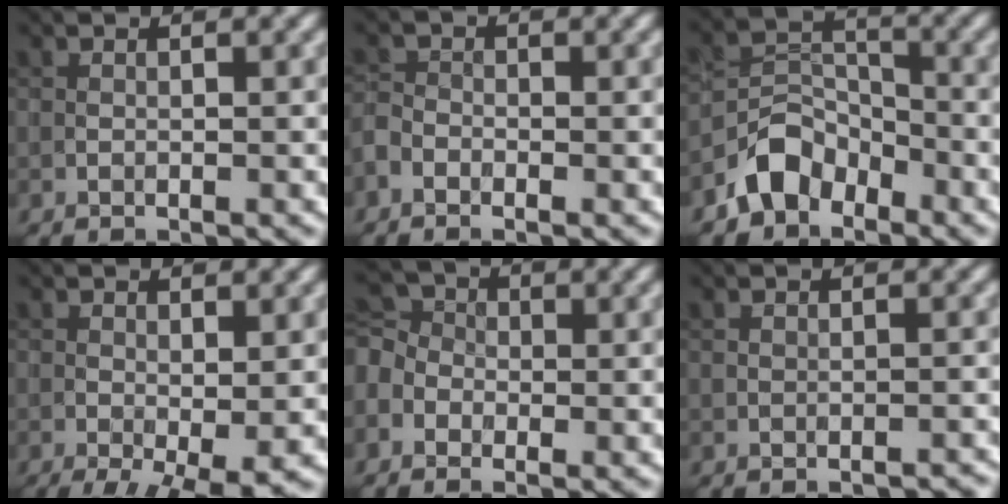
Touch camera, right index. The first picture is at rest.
{"total": 1.5, "force": [-1.1, 0.9, 0.7], "torque": [-0.015, 0.002, -0.027]}
{"total": 4.1, "force": [-2.9, 2.7, 1.2], "torque": [-0.012, 0.007, -0.059]}
{"total": 4.6, "force": [-1.7, 1.5, 4.1], "torque": [-0.062, -0.010, -0.022]}
{"total": 4.1, "force": [-1.3, 3.3, 2.1], "torque": [-0.044, 0.008, -0.033]}
{"total": 0.9, "force": [-0.9, 0.2, 0.1], "torque": [0.003, 0.005, -0.014]}